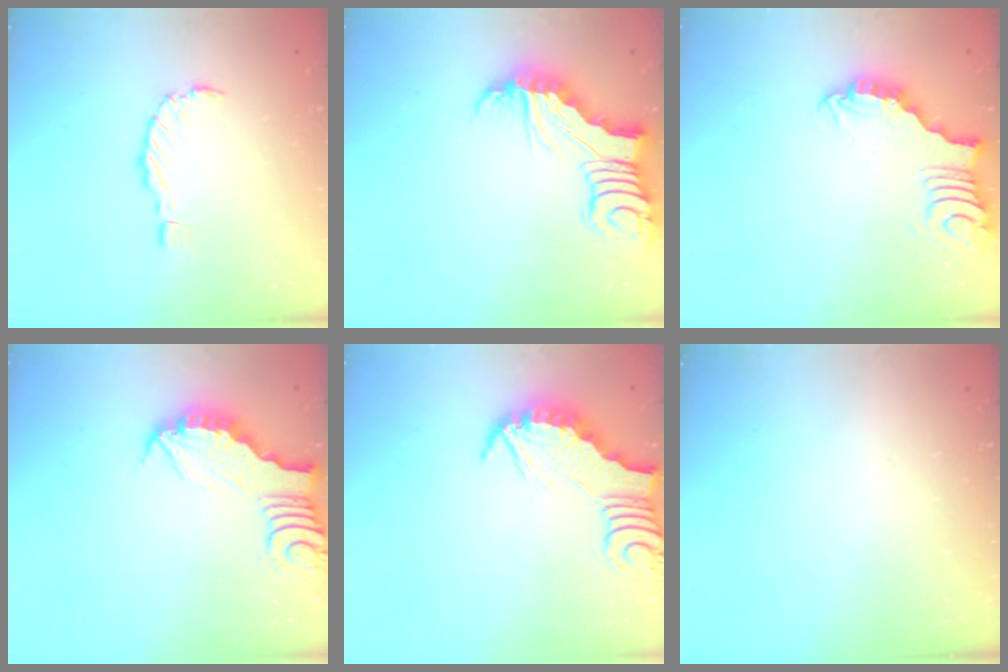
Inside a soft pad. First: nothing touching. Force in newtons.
{"total": 6.3, "press": 6.2, "slide": 0.9}
{"total": 3.0, "press": 3.0, "slide": 0.0}
{"total": 3.0, "press": 3.0, "slide": 0.3}
{"total": 2.8, "press": 2.7, "slide": 0.3}
{"total": 0.0}